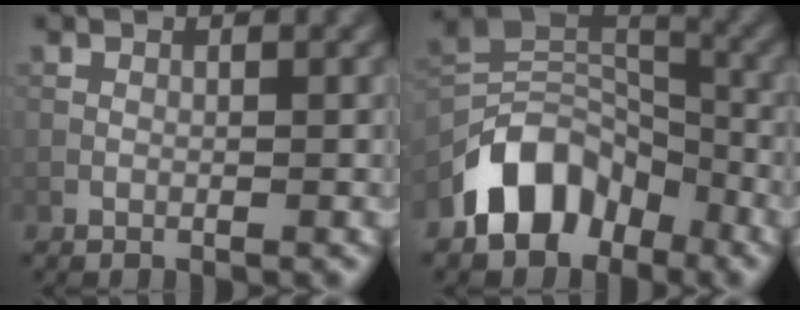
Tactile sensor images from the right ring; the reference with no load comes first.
{"total": 7.9, "force": [-4.8, 5.1, 3.6], "torque": [-0.042, 0.004, -0.098]}